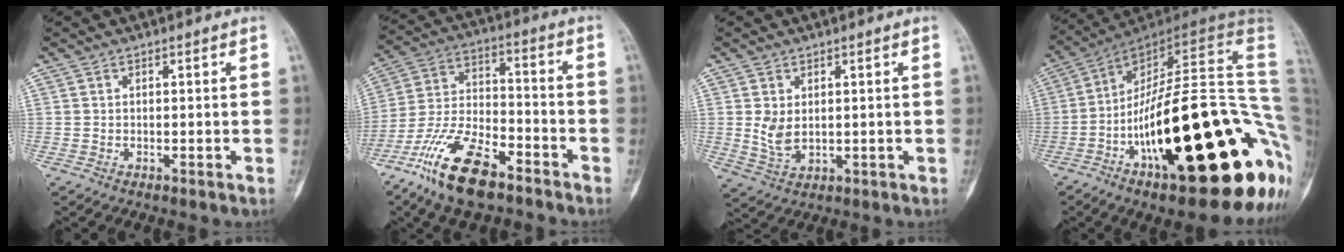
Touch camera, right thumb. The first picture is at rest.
{"total": 16.7, "force": [-11.0, 6.6, 10.7], "torque": [-0.203, 0.059, -0.208]}
{"total": 4.9, "force": [0.5, 3.4, 3.5], "torque": [-0.057, -0.008, 0.020]}
{"total": 38.4, "force": [-8.8, 12.0, 35.4], "torque": [-0.412, 0.063, -0.135]}